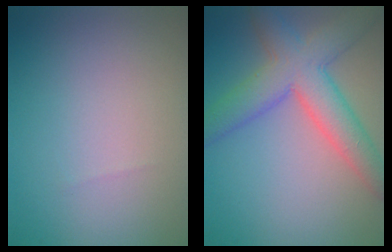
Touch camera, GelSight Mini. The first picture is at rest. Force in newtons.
{"total": 6.7, "press": 6.7, "slide": 0.1}